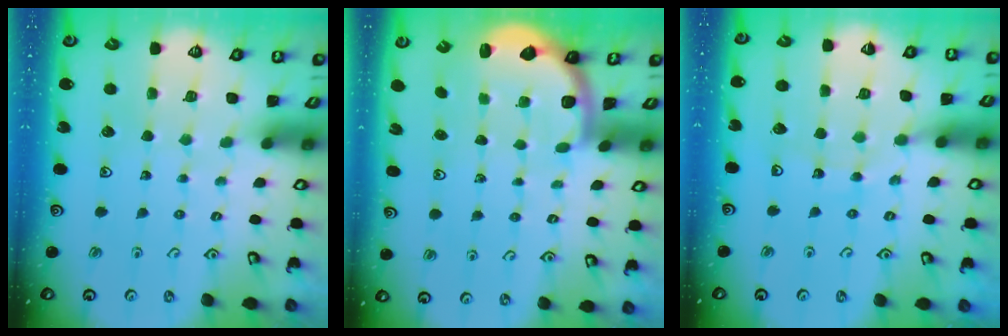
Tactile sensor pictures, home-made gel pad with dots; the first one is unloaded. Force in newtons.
{"total": 2.2, "press": 2.1, "slide": 0.7}
{"total": 9.5, "press": 9.4, "slide": 1.2}